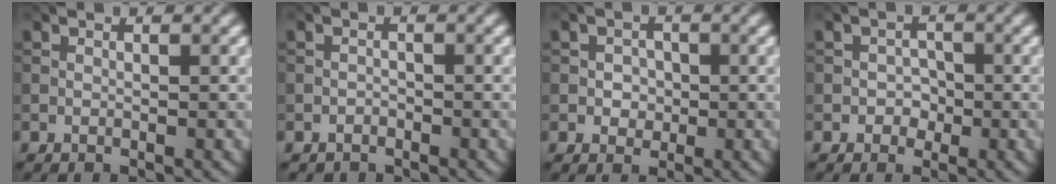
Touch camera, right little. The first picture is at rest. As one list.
[{"total": 0.9, "force": [-0.8, 0.5, 0.0], "torque": [0.003, 0.003, -0.016]}, {"total": 1.6, "force": [-0.1, 1.4, 0.7], "torque": [-0.009, 0.000, -0.004]}, {"total": 1.5, "force": [-0.5, 1.4, 0.5], "torque": [-0.001, 0.003, -0.011]}]